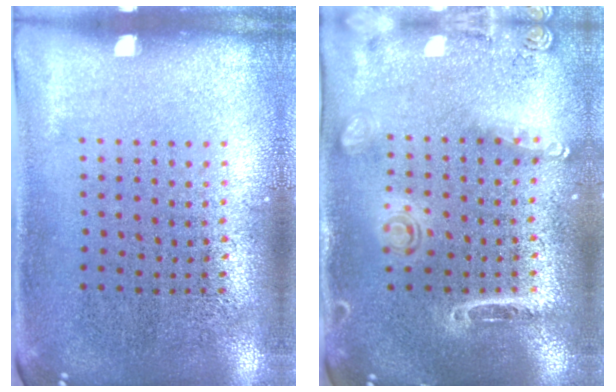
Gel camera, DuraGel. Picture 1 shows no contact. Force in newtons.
{"total": 1.6, "press": 1.5, "slide": 0.6}